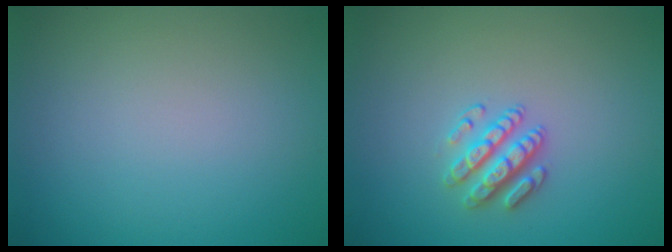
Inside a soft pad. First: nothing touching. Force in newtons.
{"total": 2.6, "press": 2.5, "slide": 0.7}